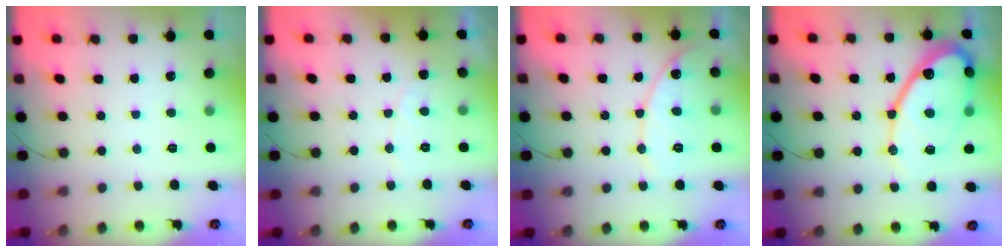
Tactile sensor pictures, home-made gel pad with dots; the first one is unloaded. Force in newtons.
{"total": 4.2, "press": 4.2, "slide": 0.3}
{"total": 10.1, "press": 10.1, "slide": 0.8}
{"total": 19.0, "press": 18.9, "slide": 1.8}